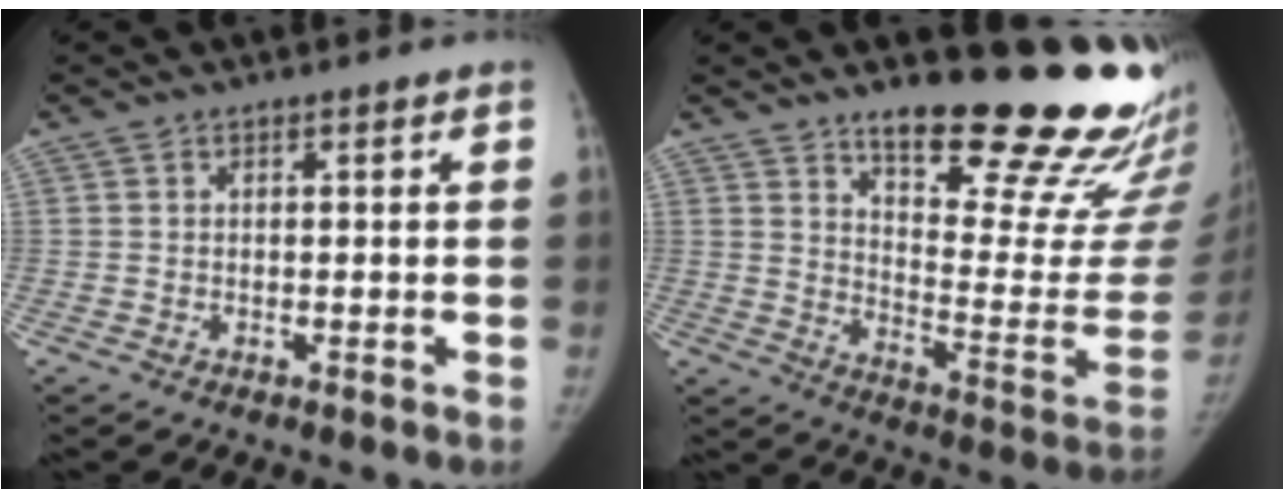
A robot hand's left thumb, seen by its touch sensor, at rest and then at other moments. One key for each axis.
{"total": 24.6, "fx": 19.0, "fy": 6.4, "fz": 14.1, "tx": -0.150, "ty": -0.158, "tz": 0.259}